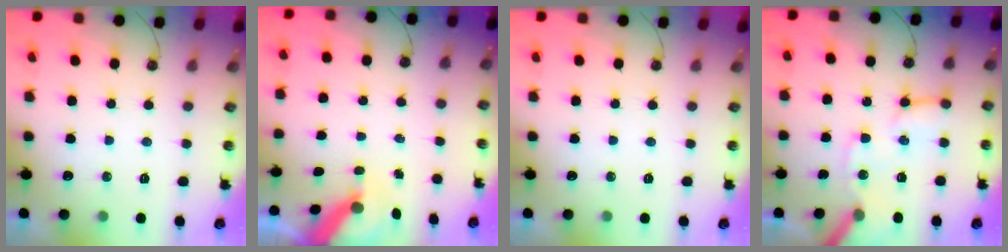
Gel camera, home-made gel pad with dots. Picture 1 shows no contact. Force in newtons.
{"total": 8.0, "press": 7.9, "slide": 1.0}
{"total": 0.0}
{"total": 12.6, "press": 12.5, "slide": 1.6}